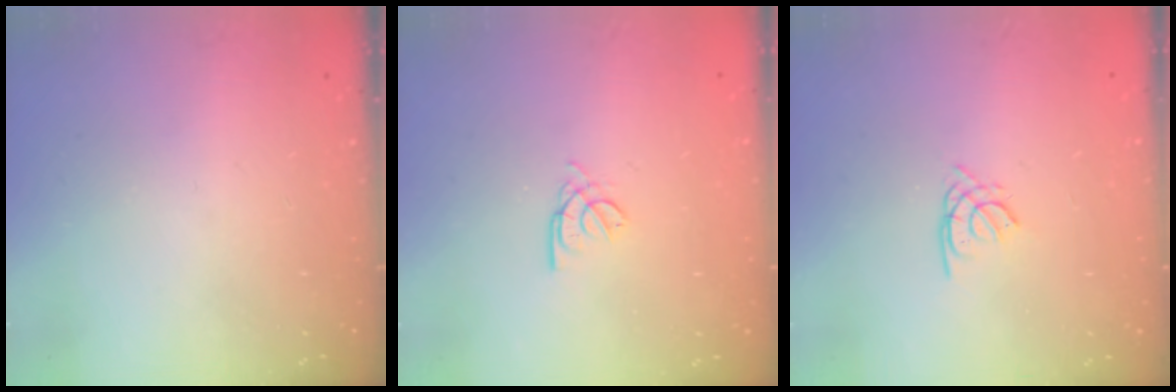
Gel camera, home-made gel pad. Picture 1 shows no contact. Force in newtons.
{"total": 2.2, "press": 2.1, "slide": 0.6}
{"total": 1.4, "press": 1.4, "slide": 0.4}